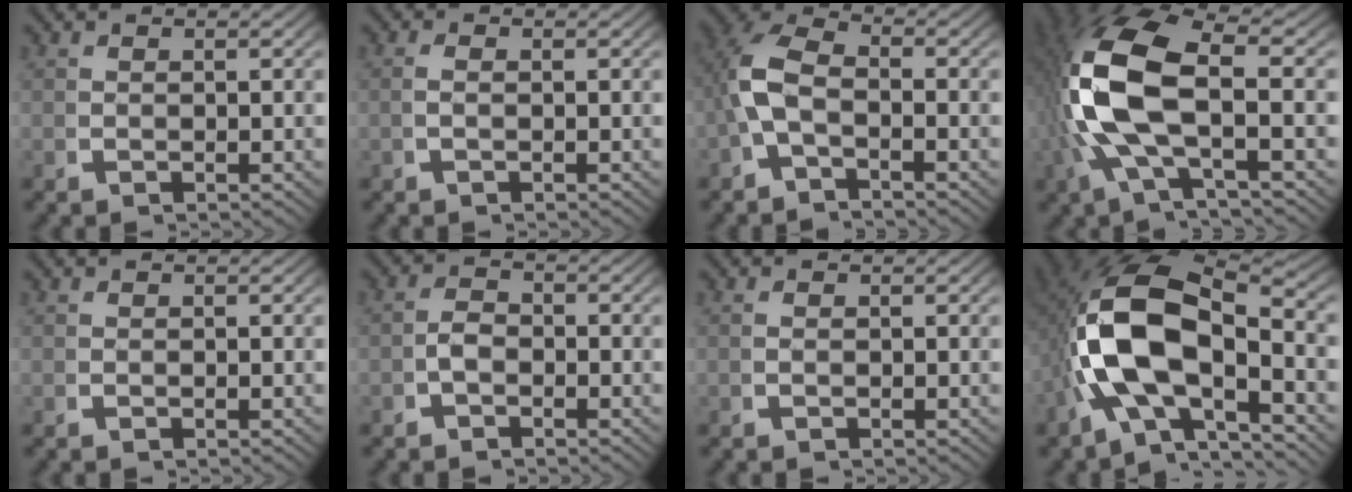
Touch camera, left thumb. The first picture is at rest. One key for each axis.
{"total": 0.6, "fx": -0.1, "fy": 0.1, "fz": 0.5, "tx": -0.016, "ty": 0.000, "tz": -0.003}
{"total": 6.1, "fx": -0.8, "fy": 4.2, "fz": 4.3, "tx": -0.110, "ty": -0.011, "tz": -0.019}
{"total": 13.7, "fx": 0.4, "fy": 7.5, "fz": 11.4, "tx": -0.264, "ty": -0.017, "tz": 0.013}
{"total": 0.0}
{"total": 1.8, "fx": -0.8, "fy": 1.4, "fz": 0.8, "tx": -0.014, "ty": -0.003, "tz": -0.020}
{"total": 0.0}
{"total": 16.3, "fx": -0.6, "fy": 10.4, "fz": 12.5, "tx": -0.276, "ty": -0.043, "tz": 0.004}